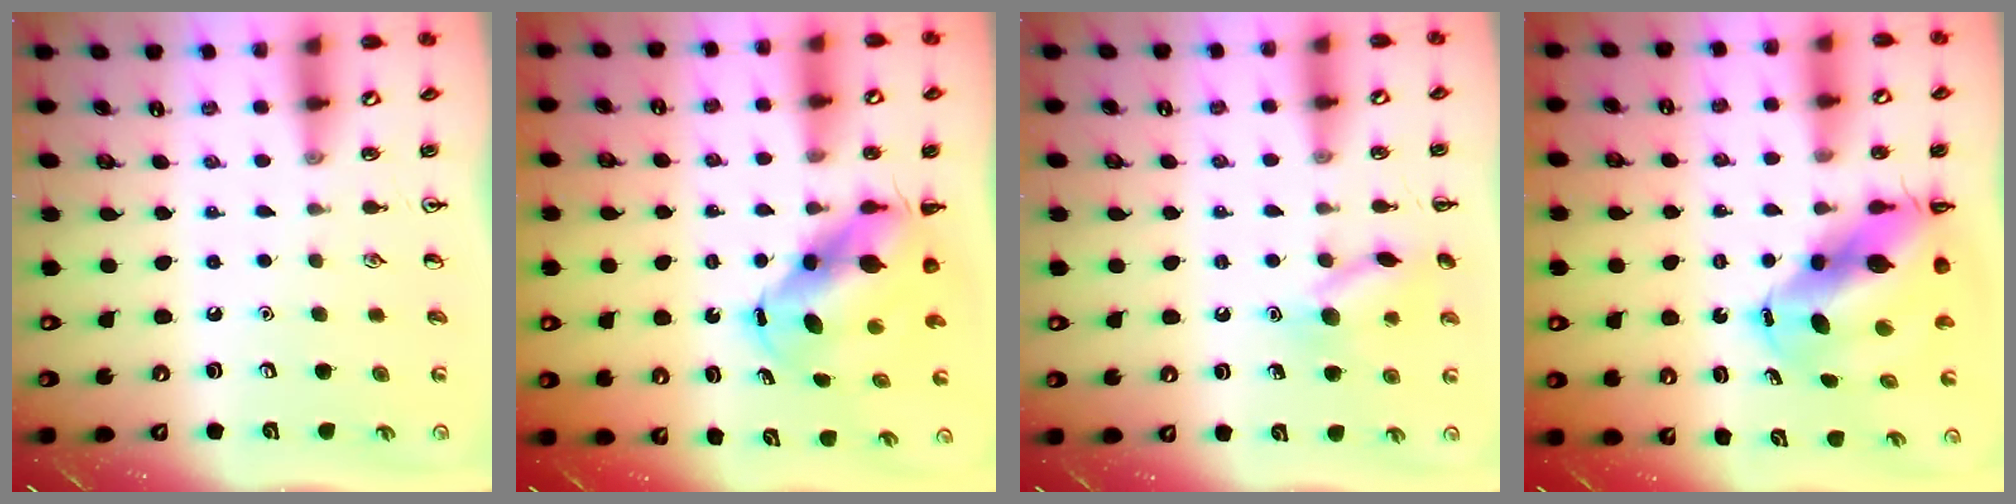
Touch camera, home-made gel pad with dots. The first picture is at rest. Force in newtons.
{"total": 7.6, "press": 7.3, "slide": 2.2}
{"total": 10.9, "press": 10.8, "slide": 0.6}
{"total": 13.1, "press": 12.6, "slide": 3.5}